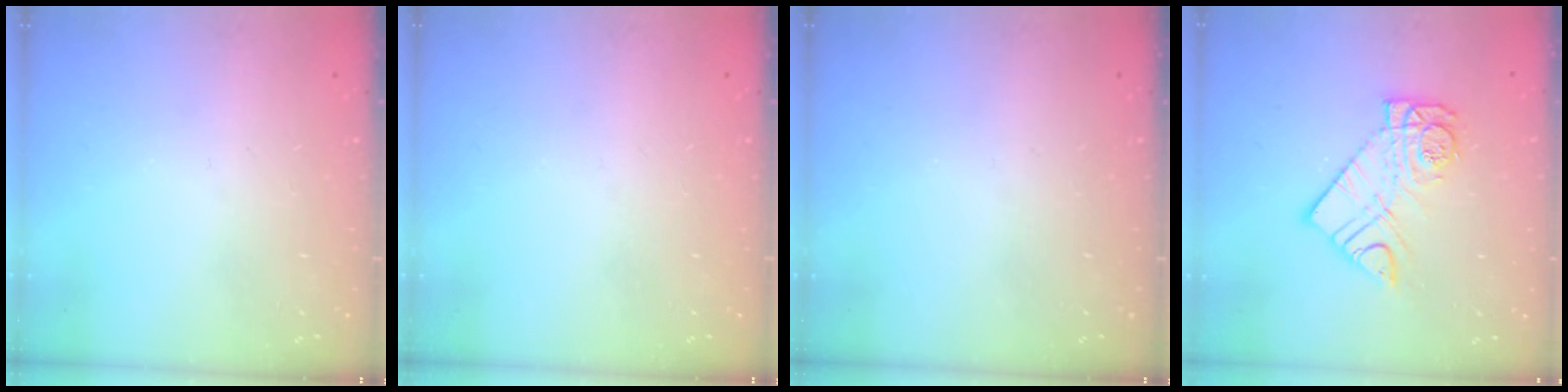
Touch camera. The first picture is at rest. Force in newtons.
{"total": 0.0}
{"total": 0.0}
{"total": 11.7, "press": 11.7, "slide": 1.0}